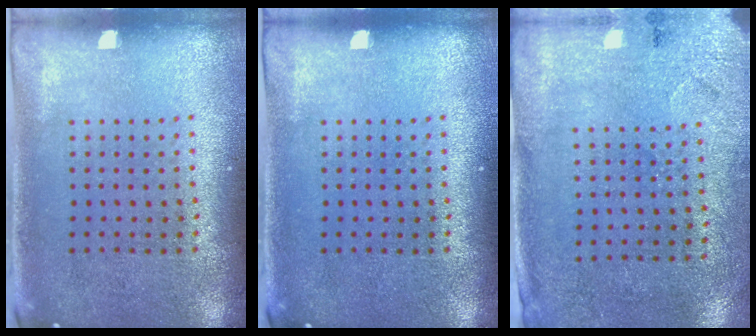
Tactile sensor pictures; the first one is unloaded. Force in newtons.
{"total": 0.0}
{"total": 2.7, "press": 2.2, "slide": 1.5}